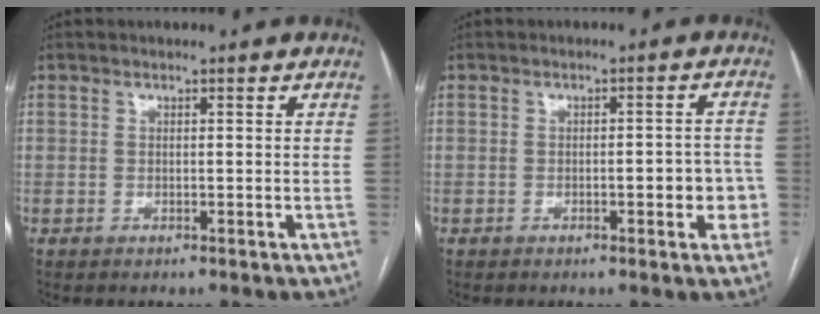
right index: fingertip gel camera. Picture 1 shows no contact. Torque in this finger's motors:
{"motor_torque": [0.81, -0.09, 0.31, 0.06]}